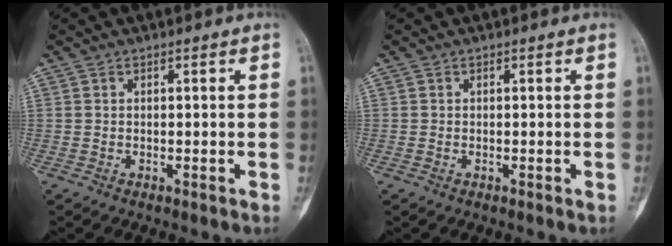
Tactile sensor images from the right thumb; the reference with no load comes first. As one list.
[{"total": 0.0}]